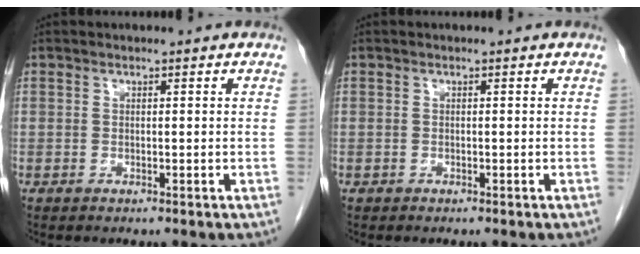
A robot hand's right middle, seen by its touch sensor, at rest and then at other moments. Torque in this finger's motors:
{"motor_torque": [0.00, 0.16, -0.04, -0.01]}